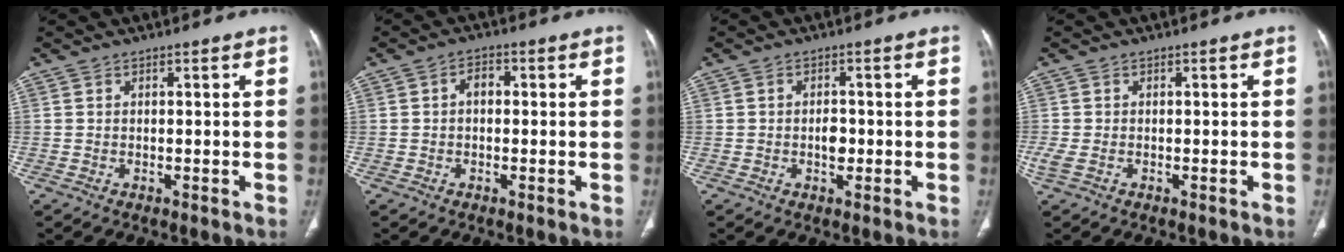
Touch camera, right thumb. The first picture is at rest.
{"total": 2.8, "force": [0.1, 1.9, 2.1], "torque": [-0.026, 0.013, -0.004]}
{"total": 2.6, "force": [-0.4, 1.8, 1.9], "torque": [-0.022, 0.004, -0.008]}
{"total": 1.9, "force": [-0.6, 1.1, 1.4], "torque": [-0.052, 0.001, -0.011]}